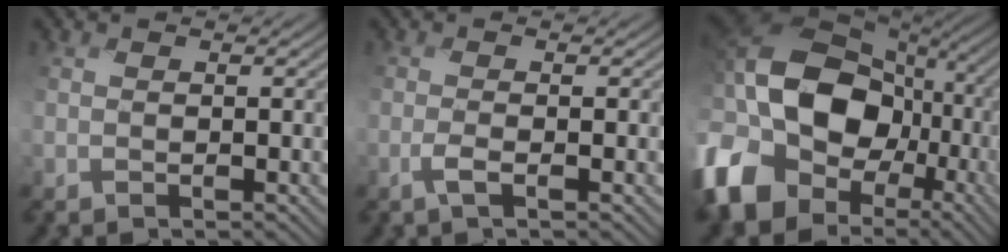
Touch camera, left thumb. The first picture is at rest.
{"total": 1.4, "force": [-0.8, 0.1, 1.2], "torque": [-0.030, 0.003, -0.019]}
{"total": 20.4, "force": [-2.4, 15.4, 13.2], "torque": [-0.322, -0.004, -0.051]}